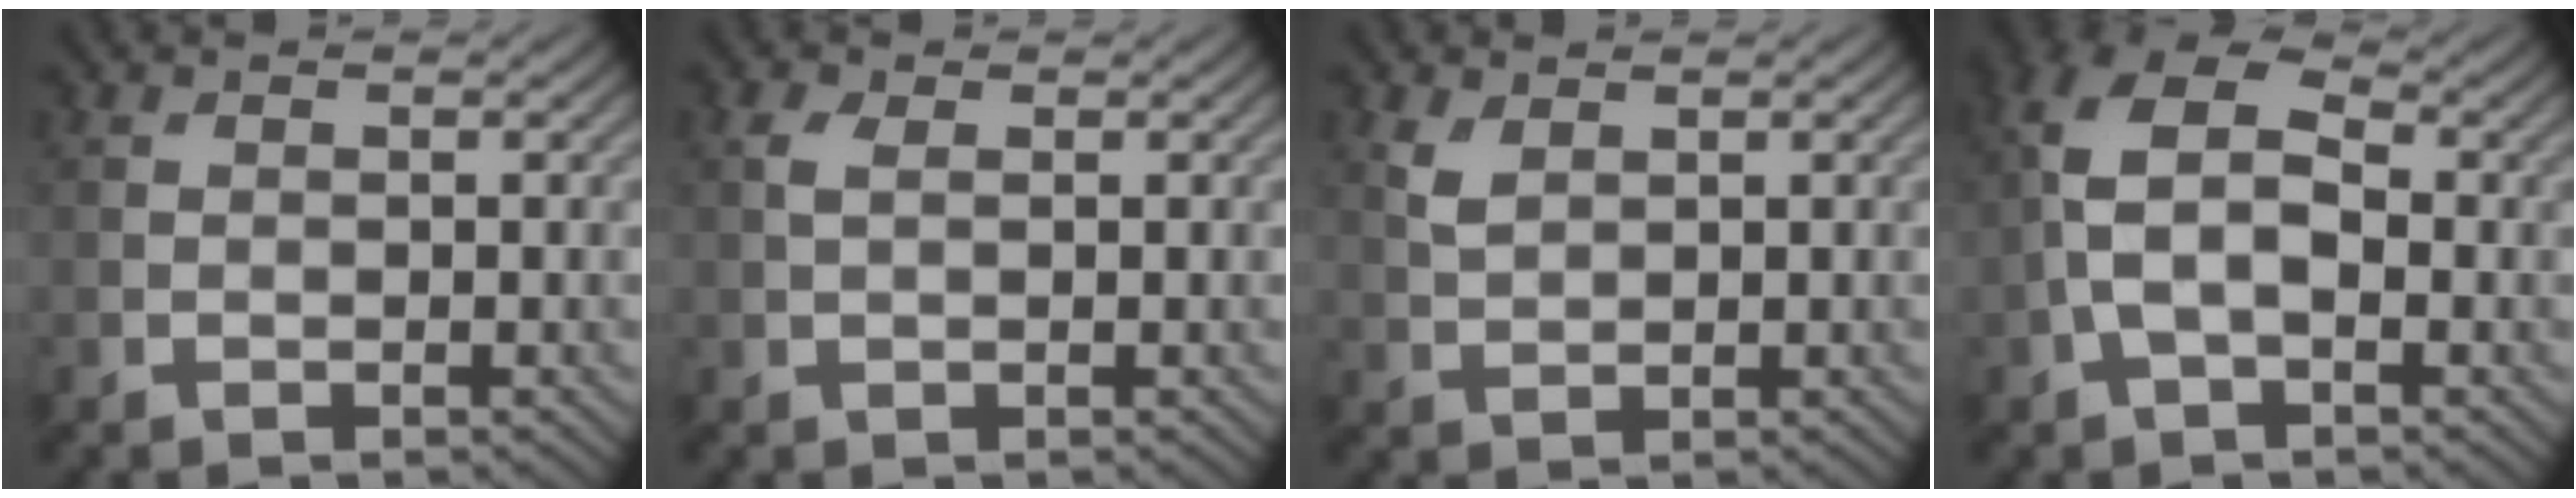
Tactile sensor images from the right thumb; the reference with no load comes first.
{"total": 1.5, "force": [0.5, 0.8, 1.2], "torque": [-0.032, 0.002, 0.006]}
{"total": 2.1, "force": [1.2, 1.0, 1.3], "torque": [-0.039, -0.001, 0.029]}
{"total": 8.3, "force": [-0.8, 4.8, 6.7], "torque": [-0.155, 0.015, -0.029]}